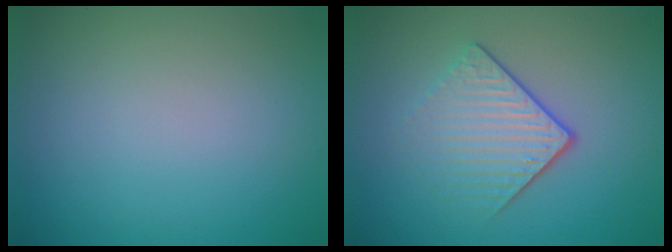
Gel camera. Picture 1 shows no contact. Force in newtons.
{"total": 3.9, "press": 2.8, "slide": 2.7}